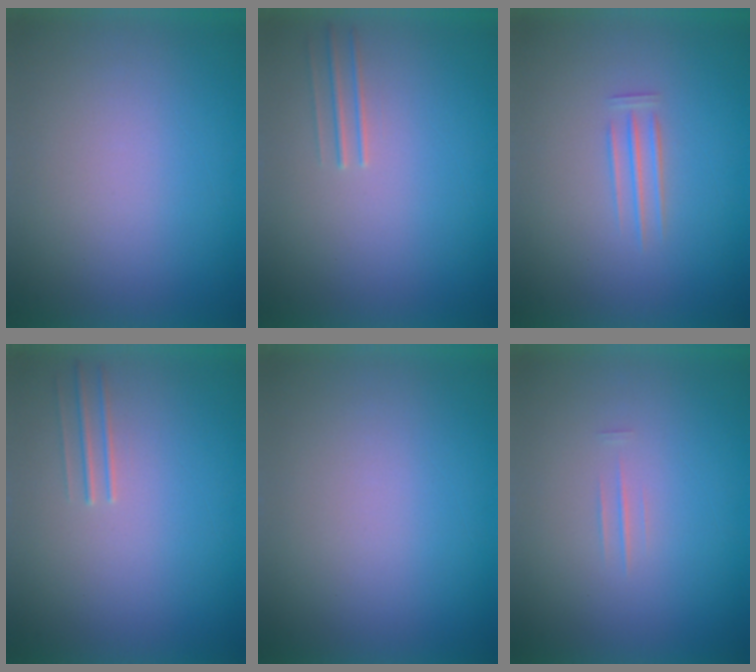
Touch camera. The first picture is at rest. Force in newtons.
{"total": 1.1}
{"total": 1.6}
{"total": 1.4}
{"total": 0.0}
{"total": 1.3}